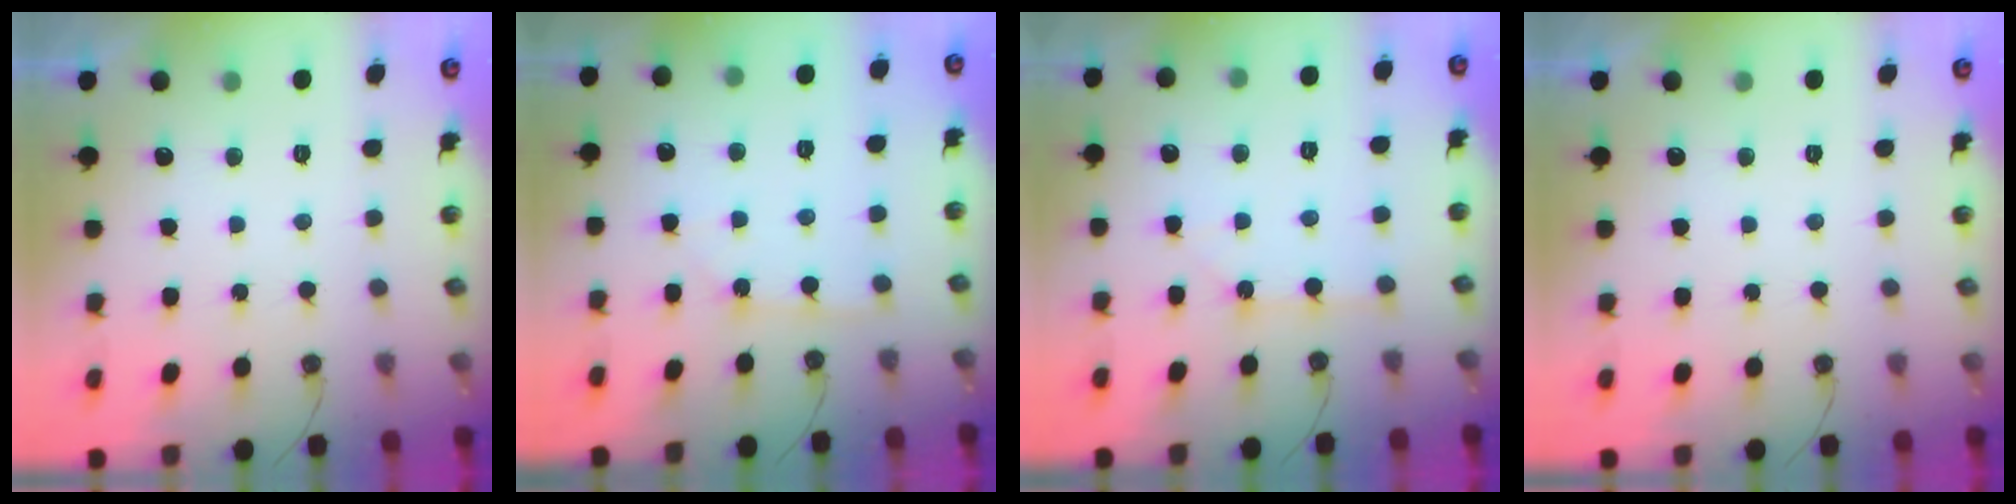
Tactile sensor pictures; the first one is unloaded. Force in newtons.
{"total": 2.5, "press": 2.5, "slide": 0.3}
{"total": 1.8, "press": 1.8, "slide": 0.1}
{"total": 0.0}